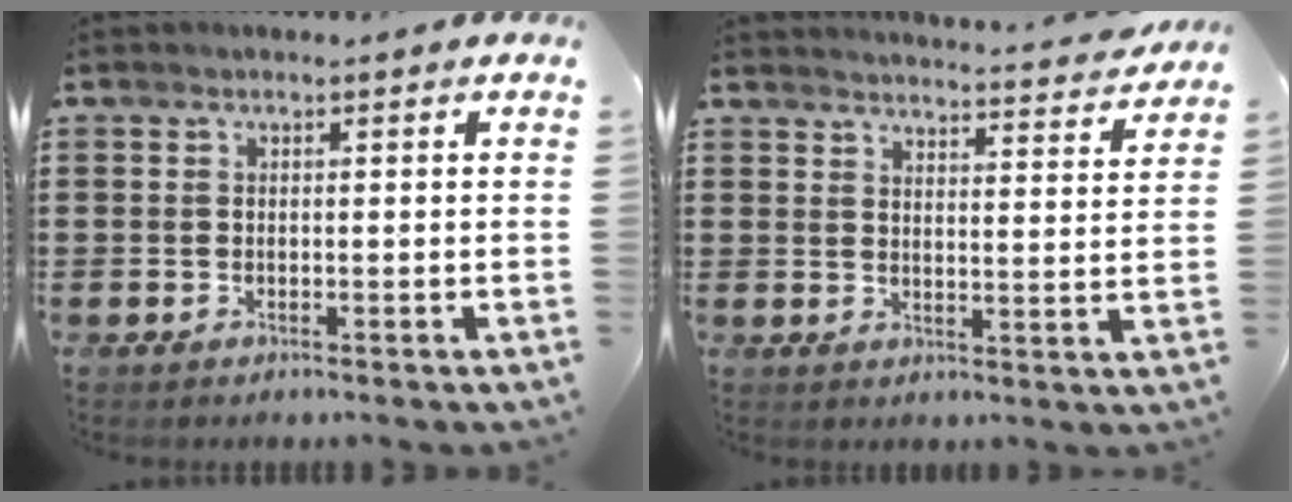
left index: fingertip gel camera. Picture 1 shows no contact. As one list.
[{"total": 3.8, "force": [3.7, -0.5, 0.5], "torque": [-0.018, -0.032, 0.061]}]